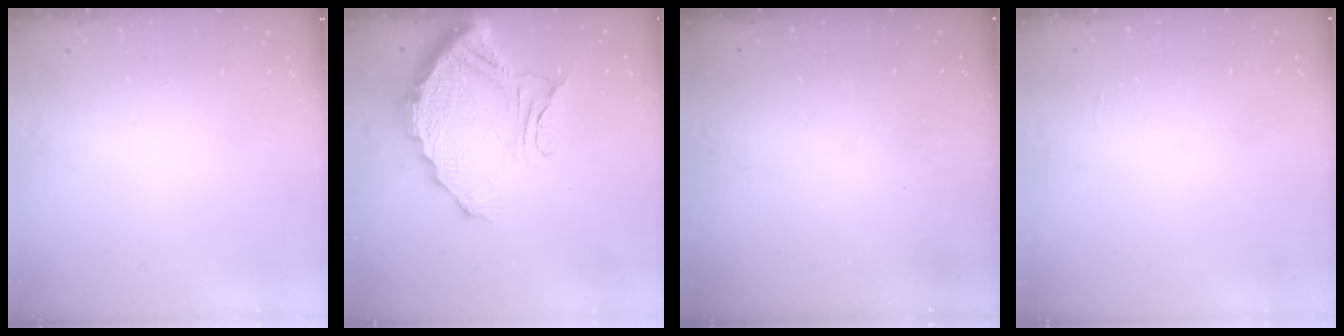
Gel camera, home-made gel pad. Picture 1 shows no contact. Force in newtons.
{"total": 14.6, "press": 14.5, "slide": 1.5}
{"total": 3.2, "press": 3.2, "slide": 0.2}
{"total": 6.2, "press": 6.2, "slide": 0.4}